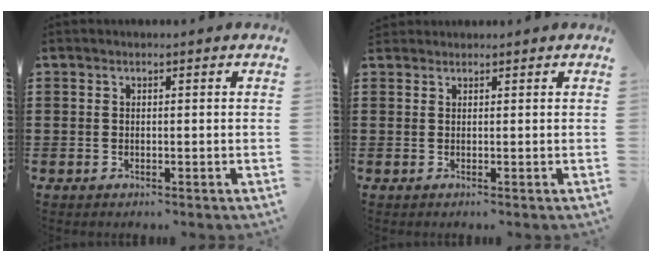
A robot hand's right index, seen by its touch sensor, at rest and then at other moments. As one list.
[{"total": 0.7, "force": [0.7, 0.0, -0.2], "torque": [0.003, 0.002, 0.013]}]